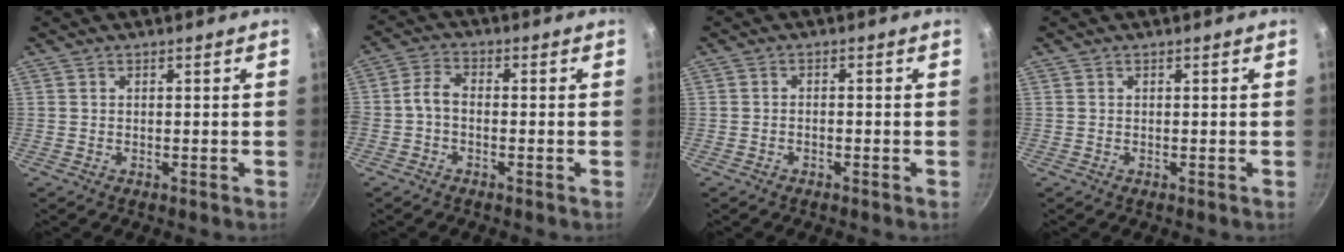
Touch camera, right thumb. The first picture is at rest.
{"total": 3.7, "force": [-1.3, 2.2, 2.6], "torque": [-0.054, 0.025, -0.035]}
{"total": 1.0, "force": [-0.7, 0.4, 0.4], "torque": [-0.011, 0.010, -0.013]}
{"total": 0.0}